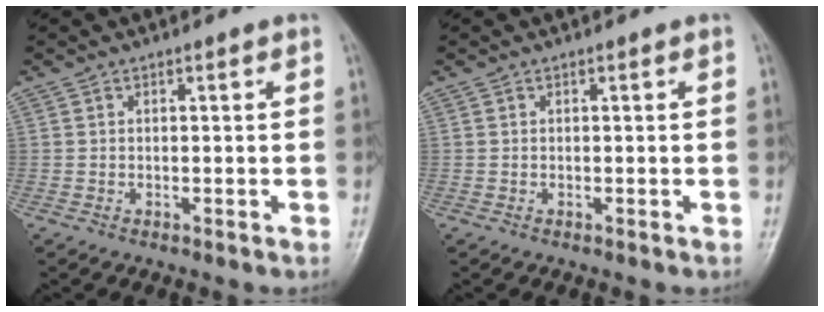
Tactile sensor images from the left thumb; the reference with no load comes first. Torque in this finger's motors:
{"motor_torque": [0.00, 0.00, 0.00, -0.01, 0.00]}